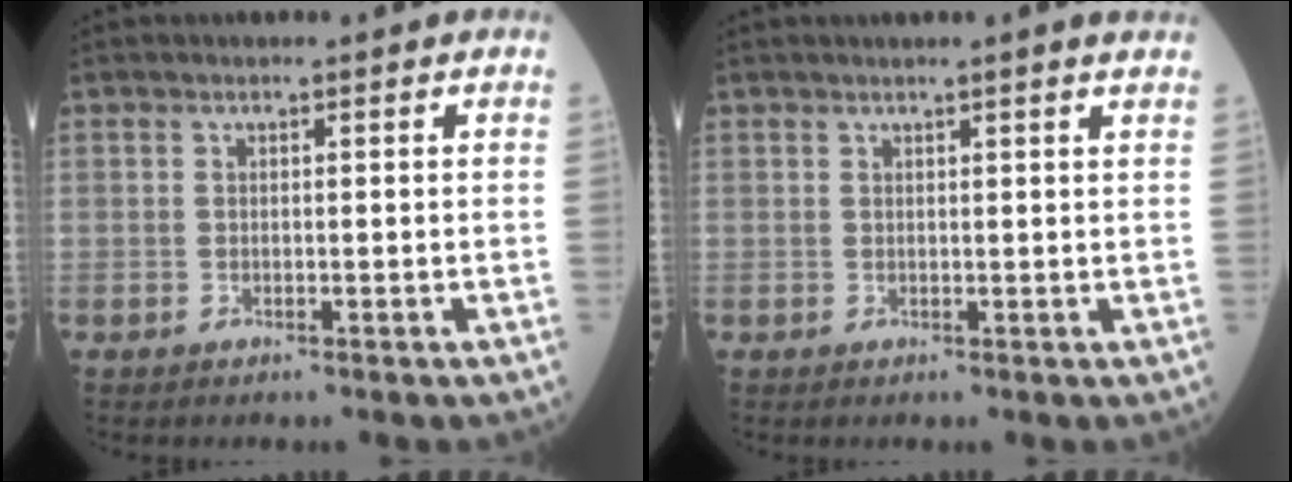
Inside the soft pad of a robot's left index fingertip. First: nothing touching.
{"total": 2.9, "force": [2.4, -0.5, 1.5], "torque": [-0.020, 0.009, 0.028]}